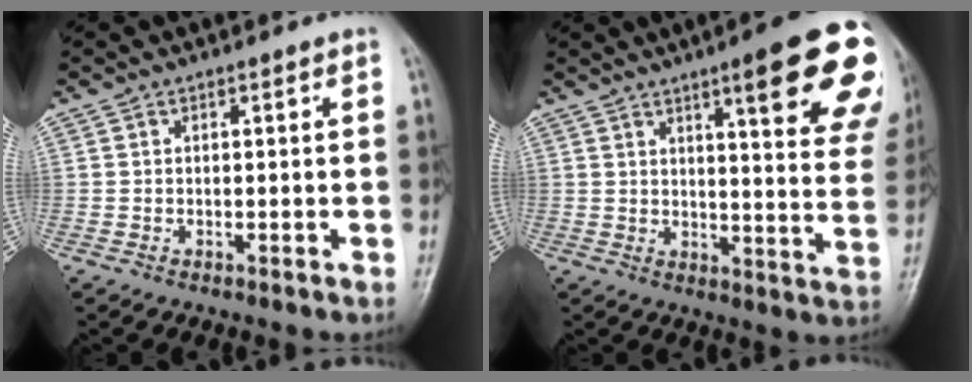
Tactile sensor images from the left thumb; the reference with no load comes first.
{"total": 20.7, "force": [11.2, 4.1, 16.9], "torque": [-0.188, -0.040, 0.133]}